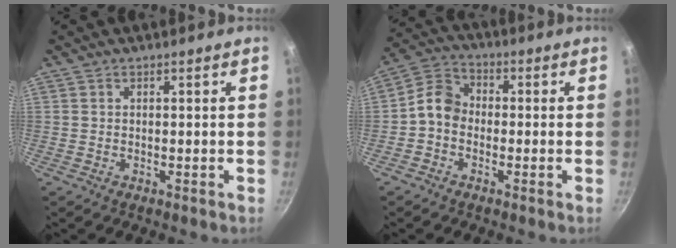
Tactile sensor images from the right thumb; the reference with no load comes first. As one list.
[{"total": 6.5, "force": [-1.5, 5.2, 3.6], "torque": [-0.050, 0.027, -0.050]}]